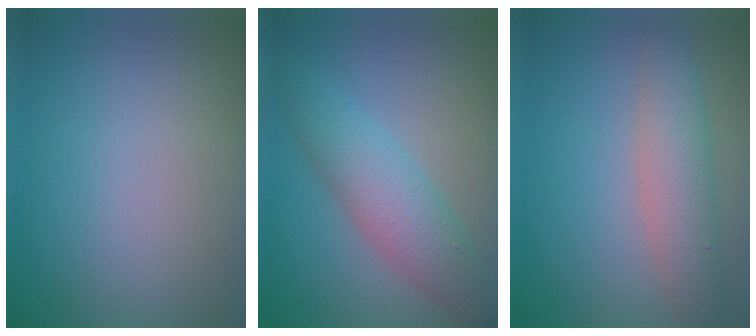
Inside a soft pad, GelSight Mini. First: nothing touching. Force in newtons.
{"total": 5.0, "press": 5.0, "slide": 0.1}
{"total": 4.0, "press": 4.0, "slide": 0.1}